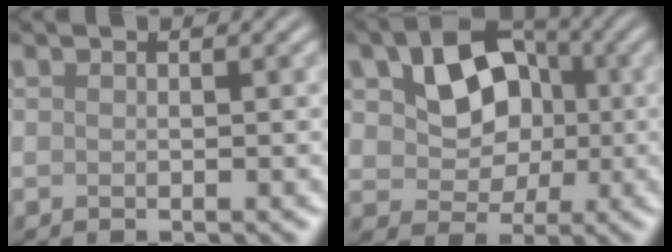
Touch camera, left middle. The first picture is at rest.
{"total": 7.9, "force": [1.7, 5.9, 4.9], "torque": [-0.083, 0.011, 0.017]}